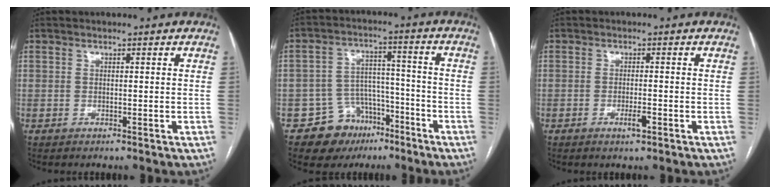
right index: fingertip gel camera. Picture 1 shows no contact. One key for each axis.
{"total": 9.3, "fx": -5.7, "fy": 7.0, "fz": 2.2, "tx": -0.026, "ty": 0.038, "tz": -0.082}
{"total": 2.2, "fx": -1.0, "fy": 0.3, "fz": 1.9, "tx": -0.032, "ty": -0.002, "tz": -0.016}